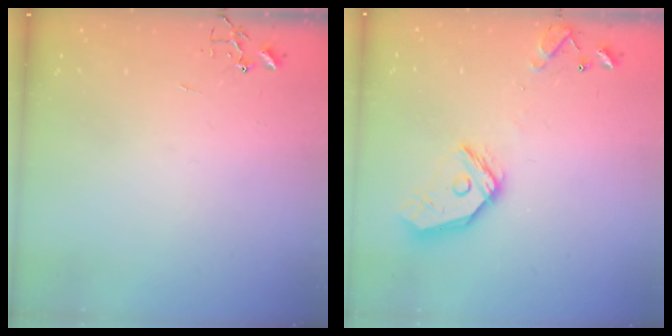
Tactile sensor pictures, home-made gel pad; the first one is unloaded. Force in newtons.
{"total": 14.6, "press": 14.4, "slide": 1.8}